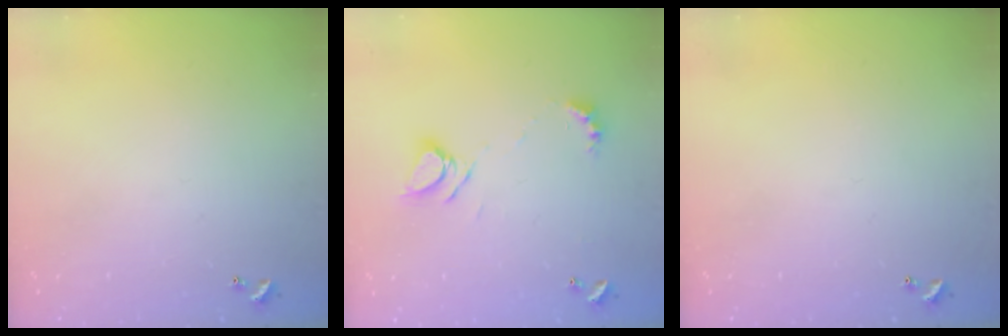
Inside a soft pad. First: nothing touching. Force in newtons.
{"total": 7.0, "press": 7.0, "slide": 0.8}
{"total": 0.0}